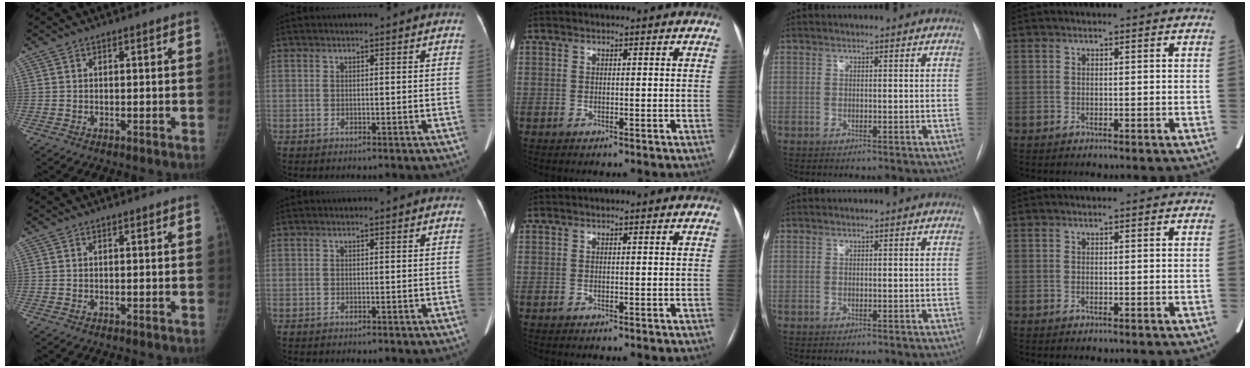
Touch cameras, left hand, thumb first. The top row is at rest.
{}